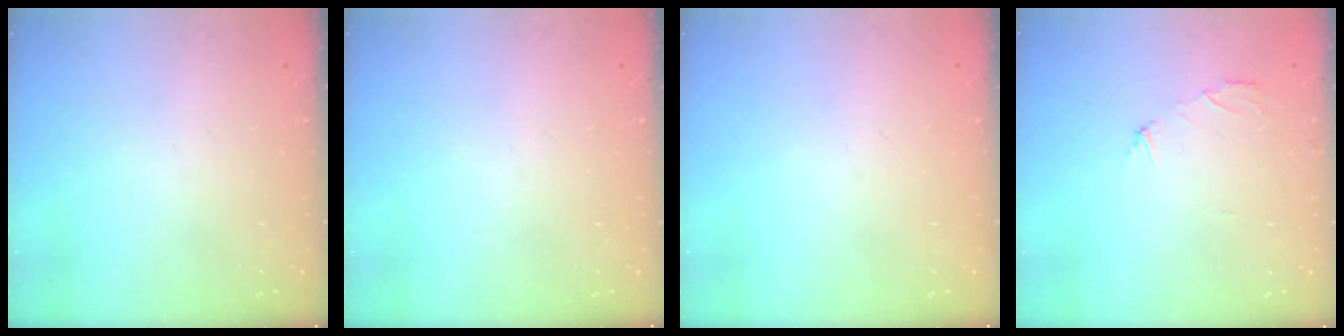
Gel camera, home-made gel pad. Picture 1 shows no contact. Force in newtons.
{"total": 0.0}
{"total": 0.0}
{"total": 2.1, "press": 2.1, "slide": 0.1}